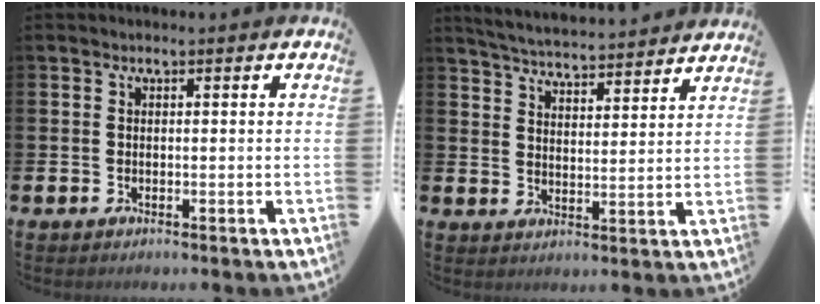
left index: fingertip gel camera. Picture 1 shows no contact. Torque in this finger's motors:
{"motor_torque": [0.23, -0.97, 0.69, 0.20]}